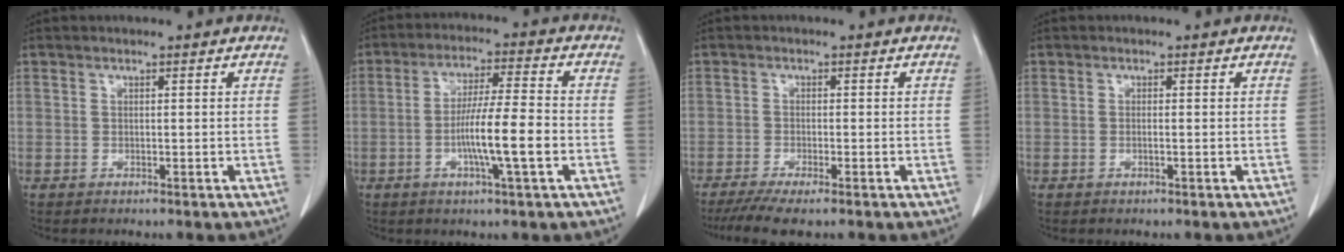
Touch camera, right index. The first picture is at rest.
{"total": 9.3, "force": [-2.4, 0.0, 9.0], "torque": [-0.162, -0.002, -0.047]}
{"total": 5.8, "force": [-4.4, 0.7, 3.7], "torque": [-0.061, -0.014, -0.072]}
{"total": 0.6, "force": [-0.2, -0.1, 0.6], "torque": [-0.012, 0.000, -0.003]}